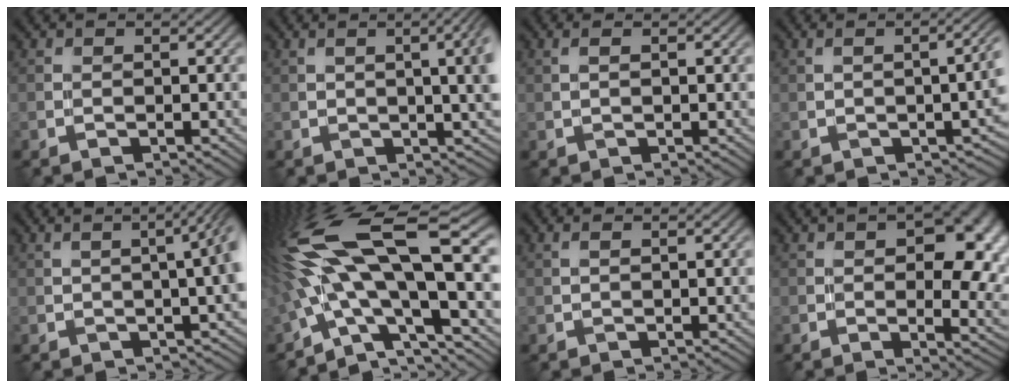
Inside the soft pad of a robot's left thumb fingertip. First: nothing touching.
{"total": 6.2, "force": [0.9, 1.9, 5.8], "torque": [-0.060, 0.014, 0.018]}
{"total": 0.9, "force": [0.3, 0.2, 0.8], "torque": [-0.015, 0.000, 0.005]}
{"total": 5.0, "force": [-0.1, 1.9, 4.7], "torque": [-0.042, 0.001, 0.008]}
{"total": 6.4, "force": [0.4, 1.8, 6.2], "torque": [-0.051, 0.017, 0.008]}
{"total": 18.8, "force": [1.6, 6.7, 17.4], "torque": [-0.330, 0.009, 0.034]}
{"total": 1.0, "force": [0.2, 0.2, 0.9], "torque": [-0.016, 0.000, 0.005]}
{"total": 12.2, "force": [1.6, 5.8, 10.5], "torque": [-0.123, 0.002, 0.033]}